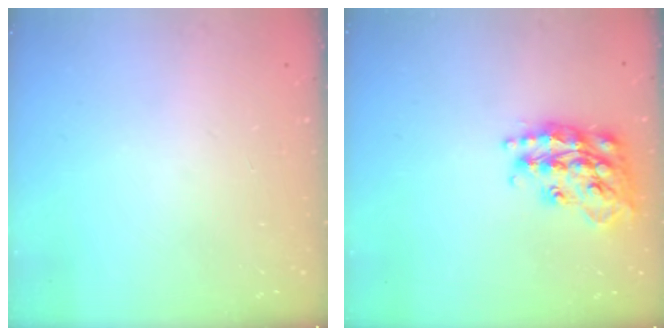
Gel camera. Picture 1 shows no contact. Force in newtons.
{"total": 19.8, "press": 19.7, "slide": 1.2}